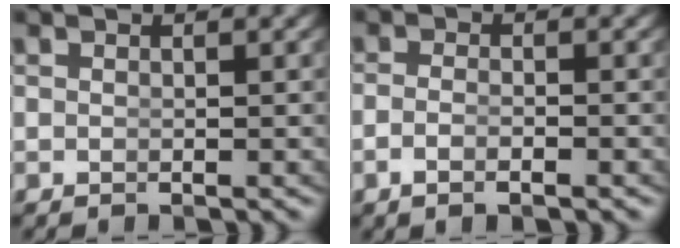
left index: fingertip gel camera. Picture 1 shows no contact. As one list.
[{"total": 2.0, "force": [-1.5, 0.3, 1.3], "torque": [-0.031, -0.011, -0.020]}]